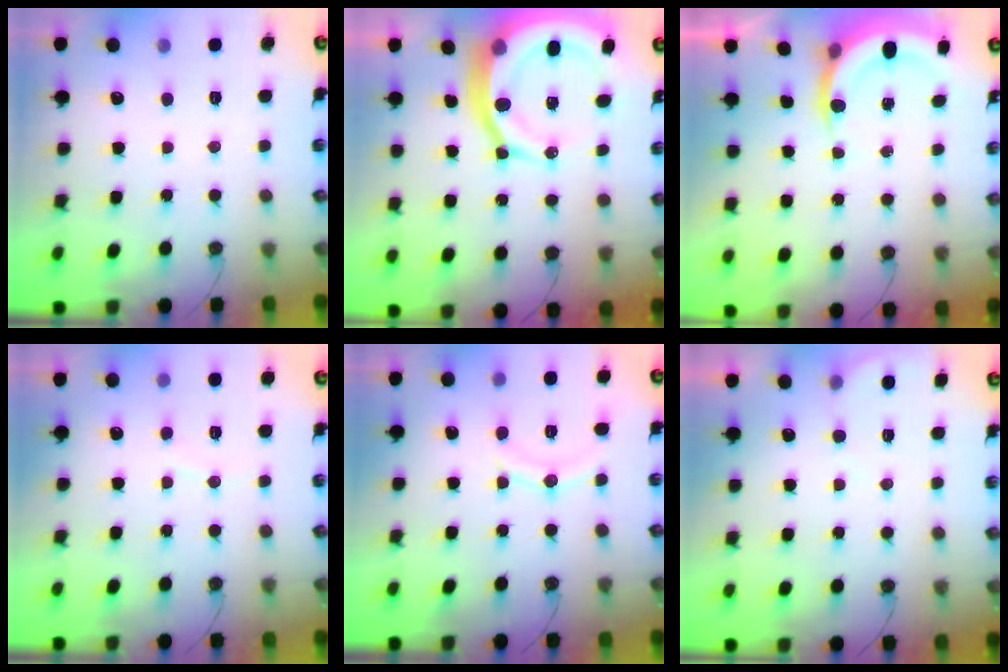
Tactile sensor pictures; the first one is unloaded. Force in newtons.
{"total": 19.8, "press": 19.6, "slide": 2.3}
{"total": 6.4, "press": 6.2, "slide": 1.4}
{"total": 5.0, "press": 5.0, "slide": 0.4}
{"total": 9.4, "press": 9.4, "slide": 0.6}
{"total": 3.2, "press": 2.9, "slide": 1.4}